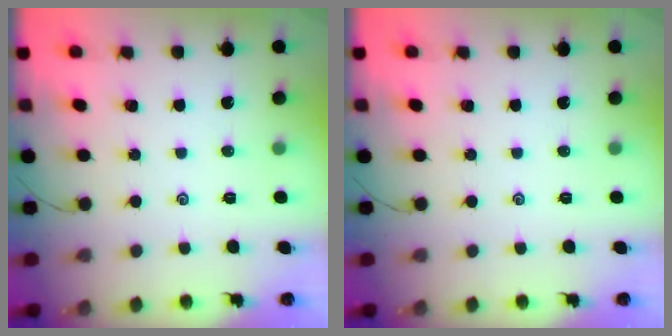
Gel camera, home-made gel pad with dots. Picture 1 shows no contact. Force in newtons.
{"total": 0.0}